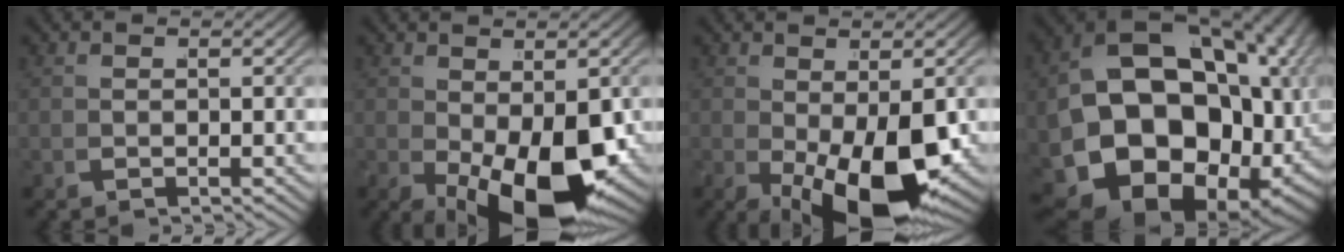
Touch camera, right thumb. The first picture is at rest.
{"total": 10.1, "force": [-1.9, 5.3, 8.4], "torque": [-0.149, -0.041, -0.002]}
{"total": 9.3, "force": [-1.9, 4.4, 7.9], "torque": [-0.140, -0.036, -0.007]}
{"total": 27.8, "force": [-3.0, 21.1, 17.9], "torque": [-0.369, -0.070, -0.029]}